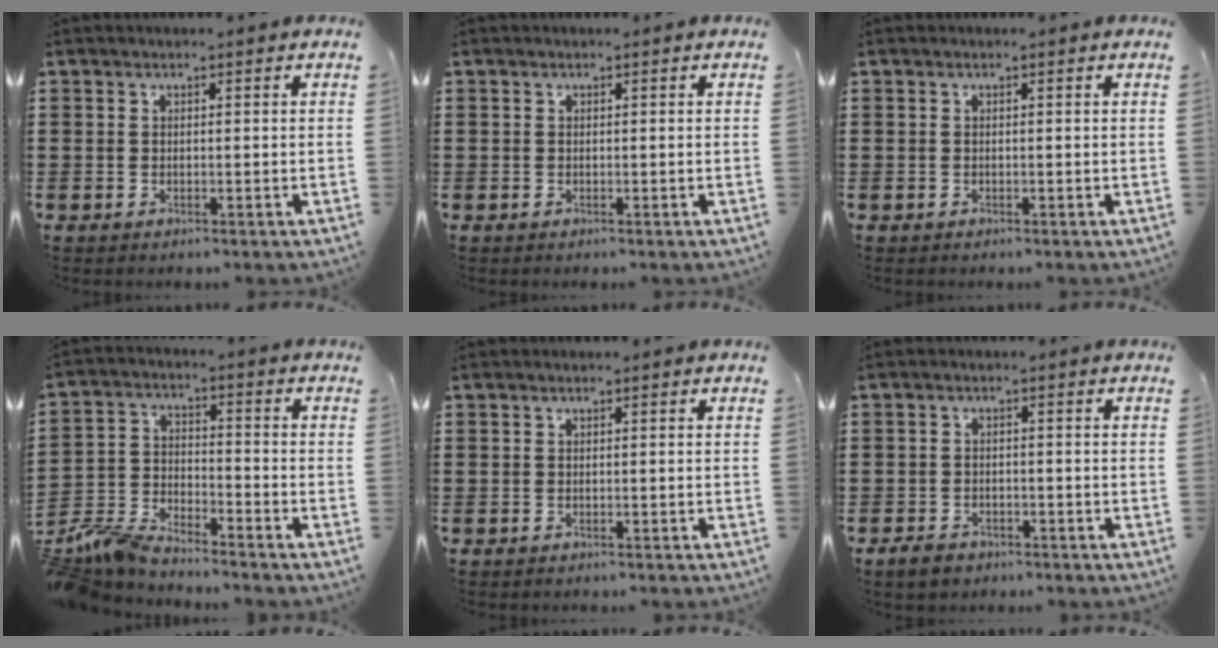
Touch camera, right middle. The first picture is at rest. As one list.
[{"total": 0.0}, {"total": 0.0}, {"total": 7.2, "force": [-7.0, 0.8, 1.4], "torque": [-0.051, 0.001, -0.147]}, {"total": 0.0}, {"total": 2.3, "force": [-1.9, 1.1, 0.7], "torque": [-0.026, -0.001, -0.040]}]